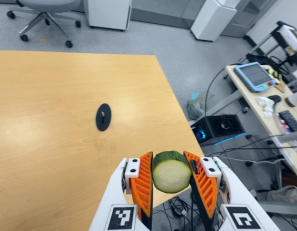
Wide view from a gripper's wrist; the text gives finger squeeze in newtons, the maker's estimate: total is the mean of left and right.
{"total": 11.1, "left": 9.9, "right": 12.4}